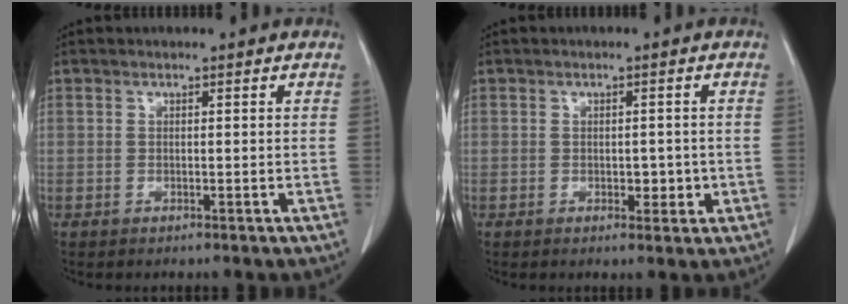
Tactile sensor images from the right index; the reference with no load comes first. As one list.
[{"total": 2.6, "force": [-0.5, 1.5, 2.0], "torque": [-0.020, 0.002, -0.003]}]